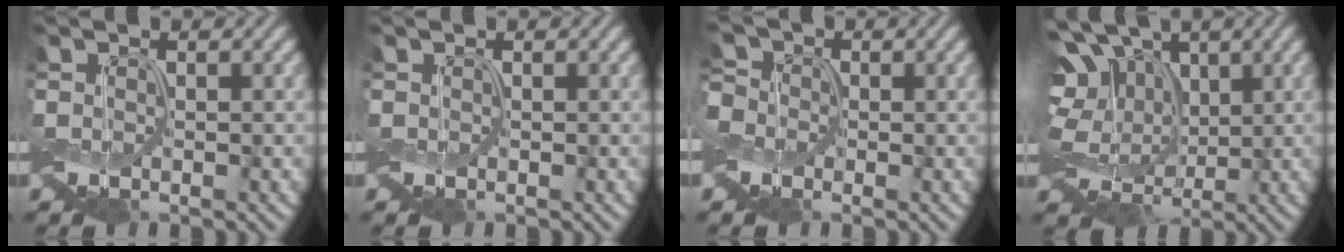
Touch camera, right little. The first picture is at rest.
{"total": 0.0}
{"total": 4.3, "force": [0.2, 3.9, 1.8], "torque": [-0.046, 0.026, -0.030]}
{"total": 12.5, "force": [3.1, 9.1, 8.0], "torque": [-0.180, 0.019, 0.039]}